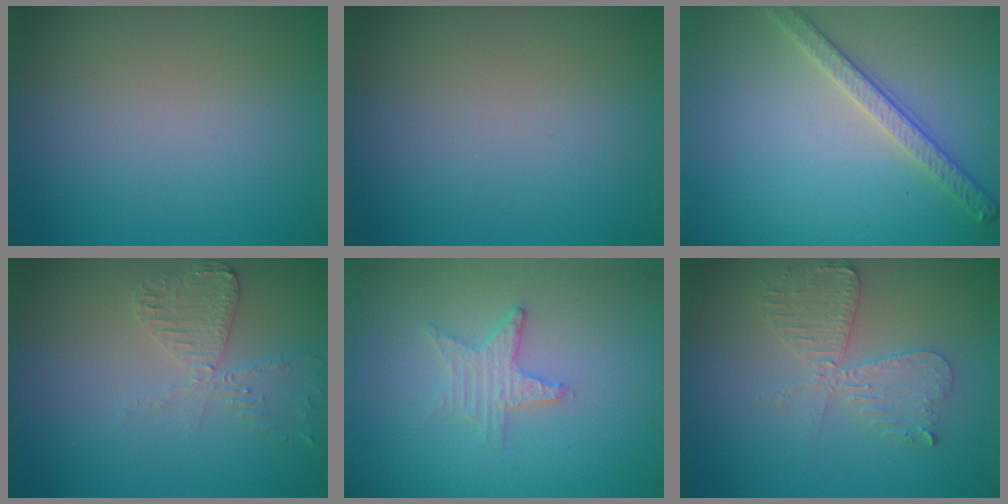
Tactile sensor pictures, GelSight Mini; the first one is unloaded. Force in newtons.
{"total": 0.0}
{"total": 2.8, "press": 2.7, "slide": 0.8}
{"total": 2.9, "press": 2.8, "slide": 0.6}
{"total": 2.3, "press": 2.2, "slide": 0.4}
{"total": 3.4, "press": 3.3, "slide": 0.6}